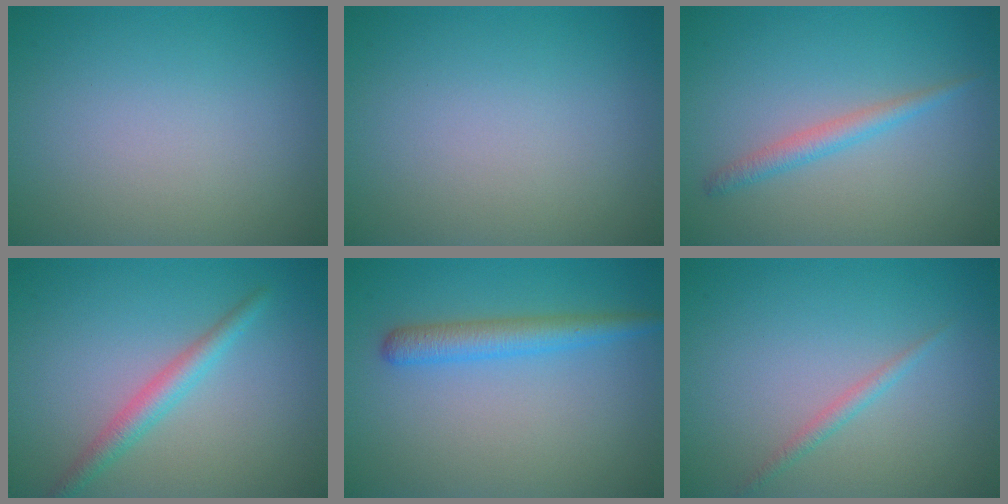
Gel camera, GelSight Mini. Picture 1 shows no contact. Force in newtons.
{"total": 0.0}
{"total": 1.8, "press": 1.8, "slide": 0.1}
{"total": 2.5, "press": 2.5, "slide": 0.0}
{"total": 3.0, "press": 3.0, "slide": 0.2}
{"total": 1.1, "press": 1.1, "slide": 0.0}